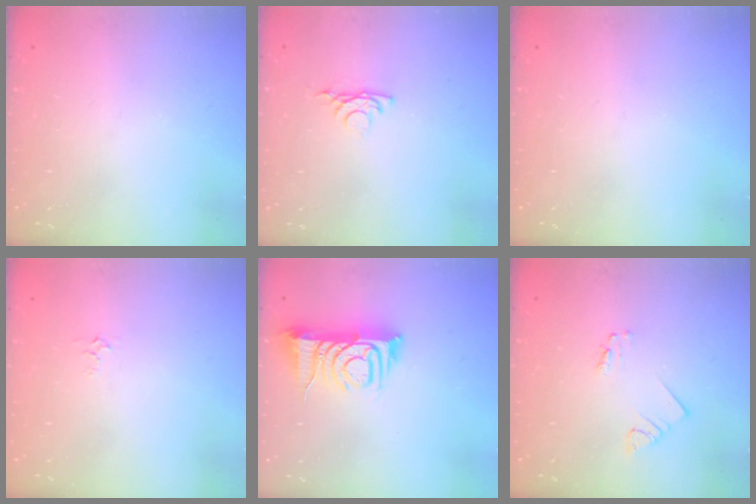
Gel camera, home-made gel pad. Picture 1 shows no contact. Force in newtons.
{"total": 4.3, "press": 4.2, "slide": 0.8}
{"total": 0.0}
{"total": 3.2, "press": 3.1, "slide": 0.5}
{"total": 9.4, "press": 9.3, "slide": 1.2}
{"total": 1.2, "press": 1.2, "slide": 0.1}